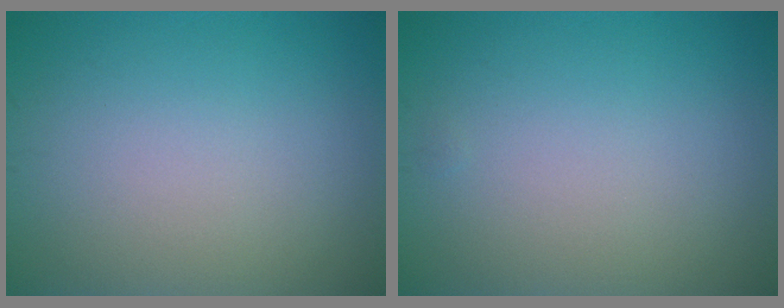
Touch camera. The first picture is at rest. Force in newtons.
{"total": 0.0}